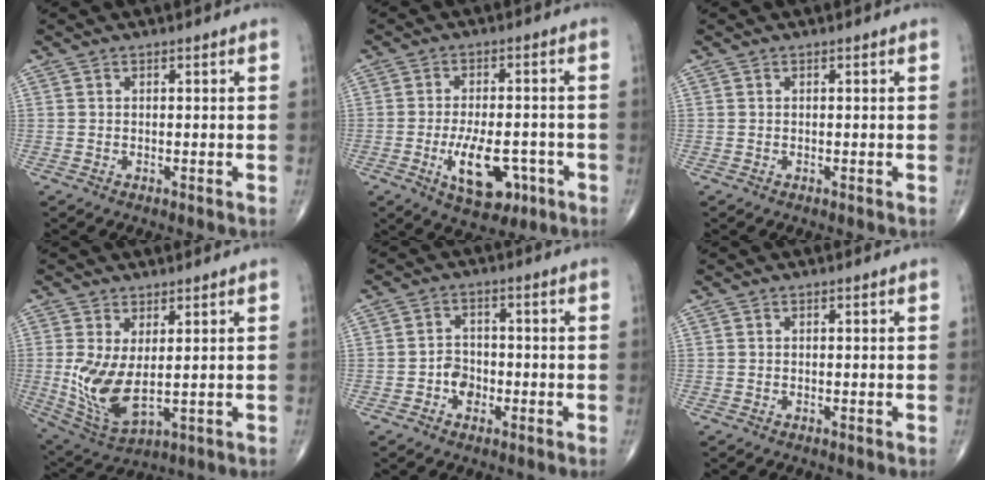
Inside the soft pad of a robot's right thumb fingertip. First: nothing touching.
{"total": 10.3, "force": [-3.7, 5.2, 8.1], "torque": [-0.121, 0.009, -0.049]}
{"total": 0.0}
{"total": 10.3, "force": [0.5, 4.8, 9.1], "torque": [-0.186, -0.020, 0.029]}
{"total": 4.1, "force": [-1.4, 3.3, 2.0], "torque": [-0.012, 0.014, -0.030]}
{"total": 0.0}